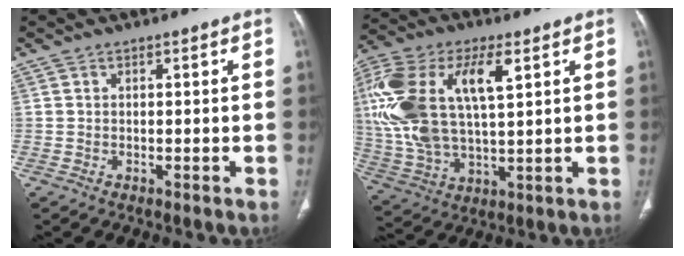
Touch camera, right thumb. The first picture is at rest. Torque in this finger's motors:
{"motor_torque": [0.04, 3.78, 1.99, 0.78, 0.36]}